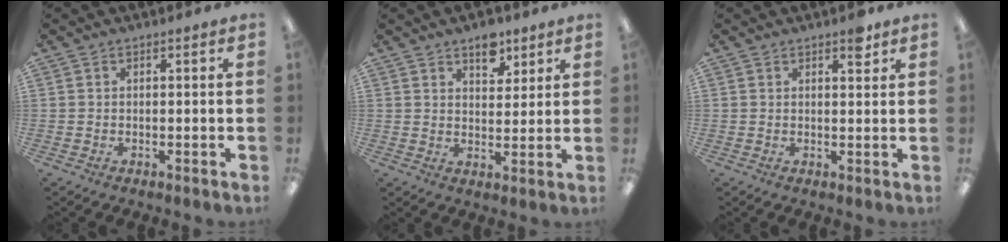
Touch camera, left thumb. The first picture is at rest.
{"total": 7.3, "force": [4.9, 4.0, 3.6], "torque": [-0.027, -0.028, 0.081]}
{"total": 3.7, "force": [2.5, 1.5, 2.3], "torque": [-0.018, -0.010, 0.038]}